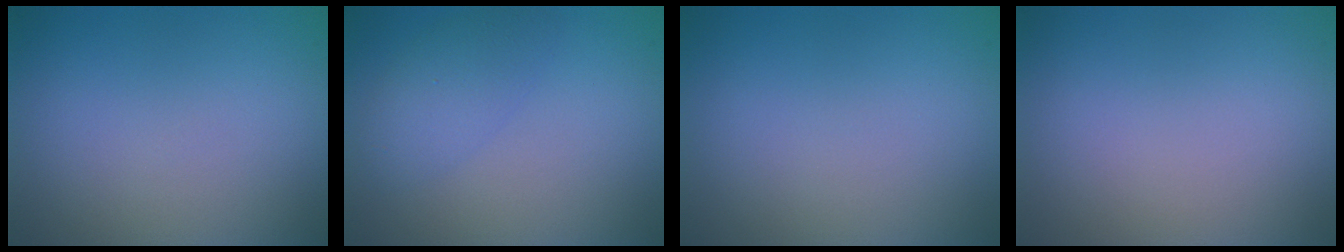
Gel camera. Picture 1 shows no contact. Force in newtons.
{"total": 2.5, "press": 2.5, "slide": 0.1}
{"total": 0.0}
{"total": 0.0}